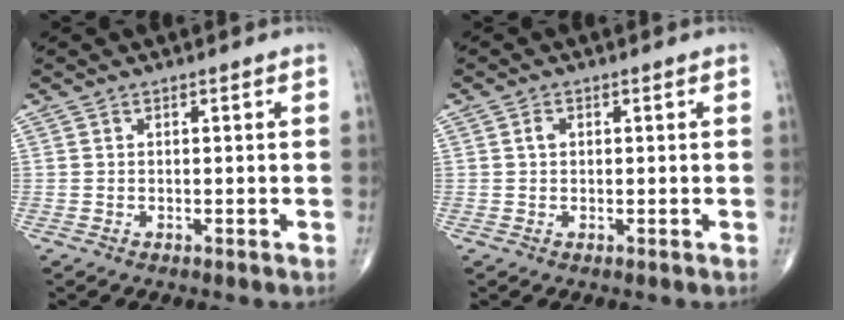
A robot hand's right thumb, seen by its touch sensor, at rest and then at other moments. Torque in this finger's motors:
{"motor_torque": [-0.22, 0.35, 0.14, -0.02, 0.00]}